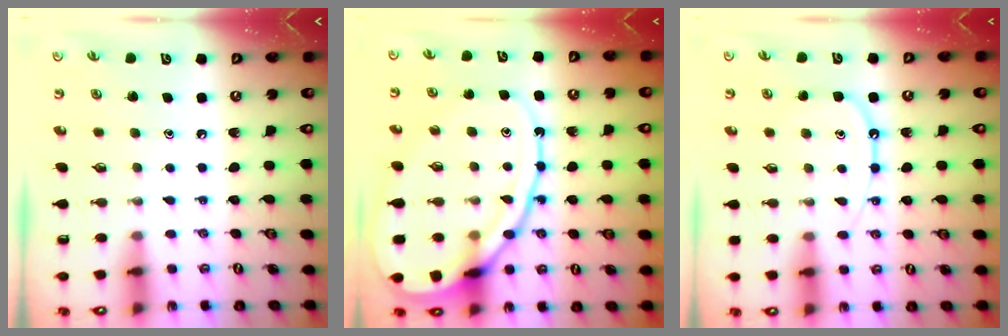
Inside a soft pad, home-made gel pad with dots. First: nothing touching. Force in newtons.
{"total": 16.6, "press": 16.6, "slide": 1.2}
{"total": 9.2, "press": 9.2, "slide": 0.9}